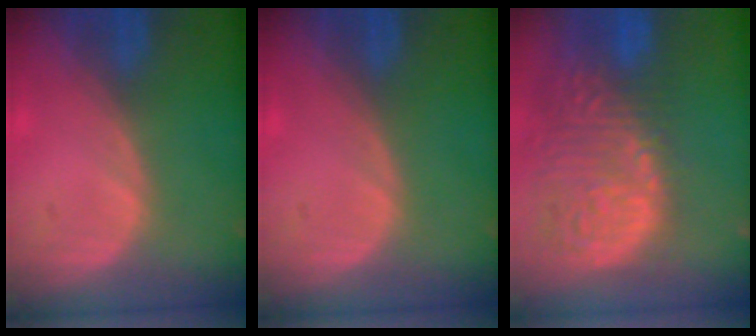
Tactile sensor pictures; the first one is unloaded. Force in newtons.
{"total": 0.0}
{"total": 15.4, "press": 12.7, "slide": 8.7}